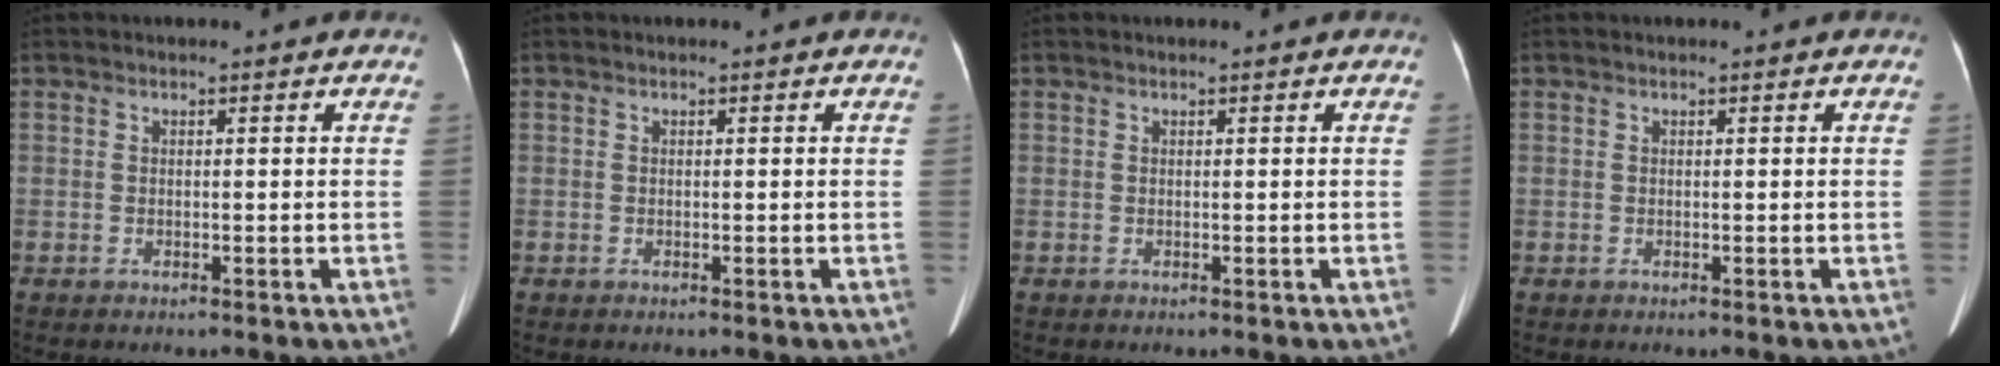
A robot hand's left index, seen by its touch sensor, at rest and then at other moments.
{"total": 0.0}
{"total": 0.0}
{"total": 0.0}